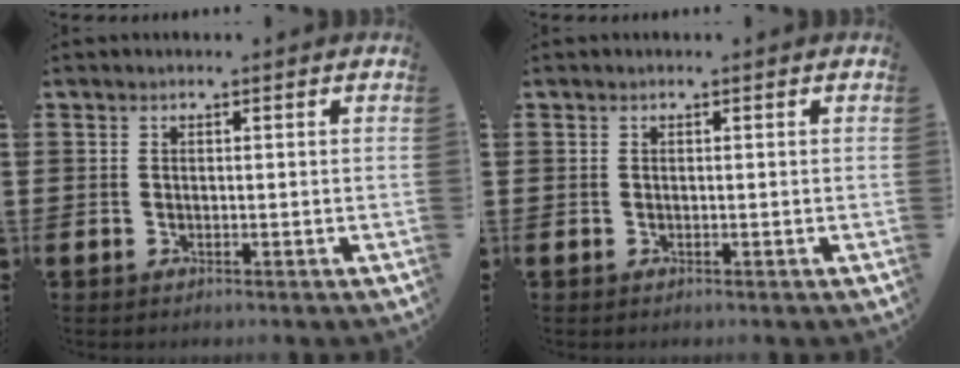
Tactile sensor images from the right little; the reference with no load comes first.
{"total": 0.0}